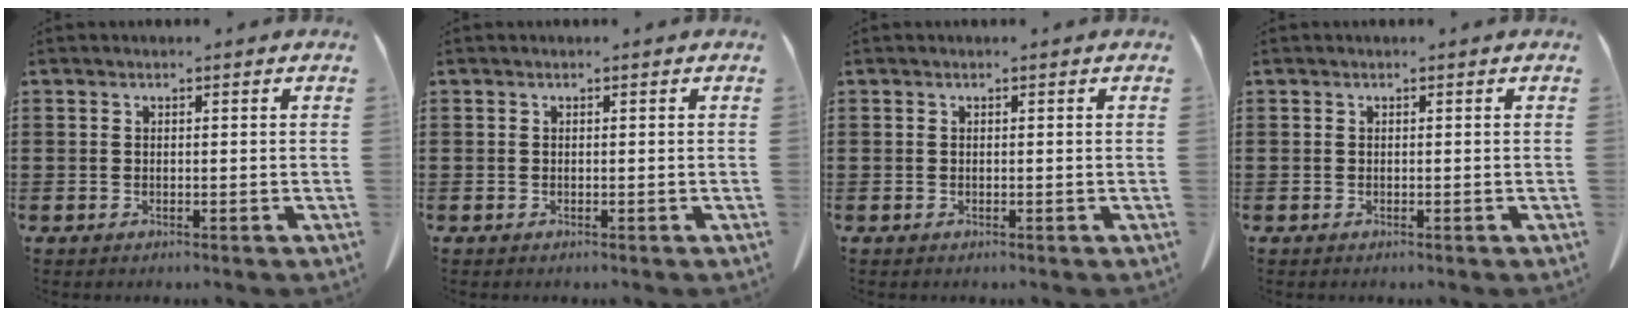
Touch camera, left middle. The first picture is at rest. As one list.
[{"total": 0.0}, {"total": 0.0}, {"total": 0.0}]